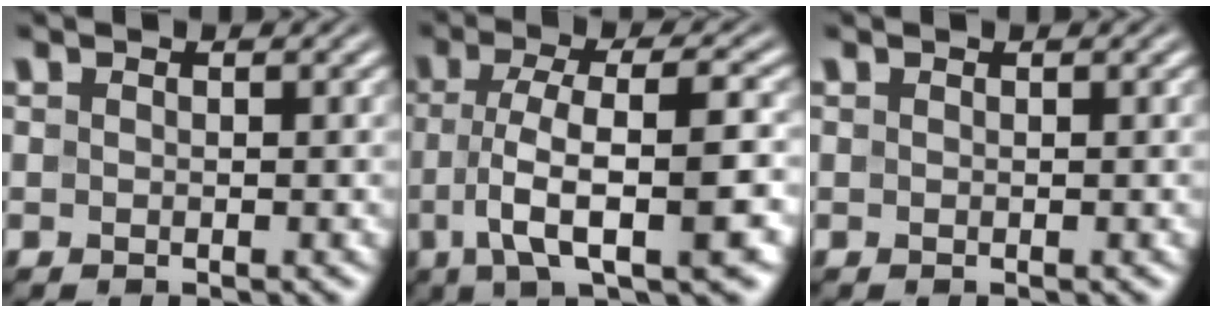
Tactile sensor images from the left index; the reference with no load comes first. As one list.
[{"total": 7.9, "force": [-1.9, 2.1, 7.4], "torque": [-0.120, 0.008, -0.036]}, {"total": 0.0}]